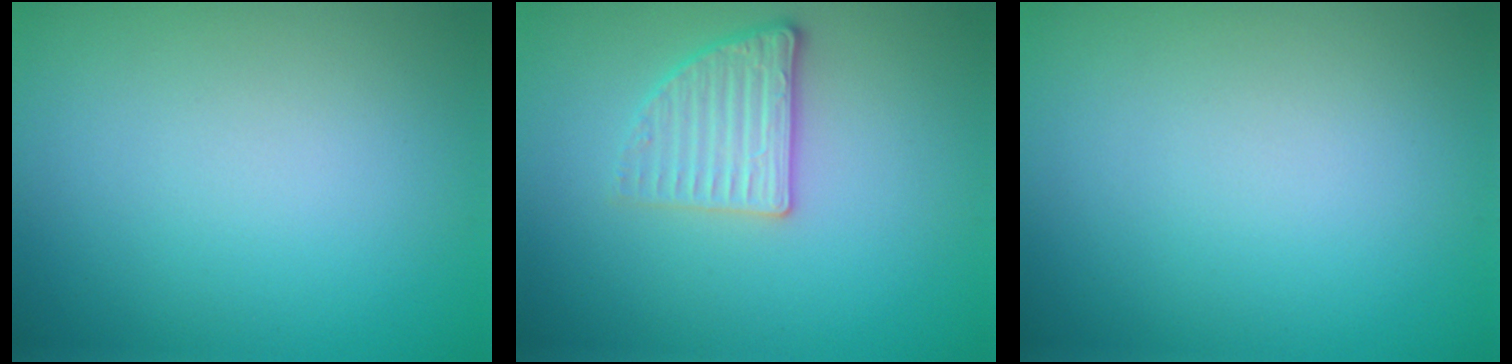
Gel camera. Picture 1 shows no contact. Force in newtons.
{"total": 2.7, "press": 2.4, "slide": 1.1}
{"total": 0.0}